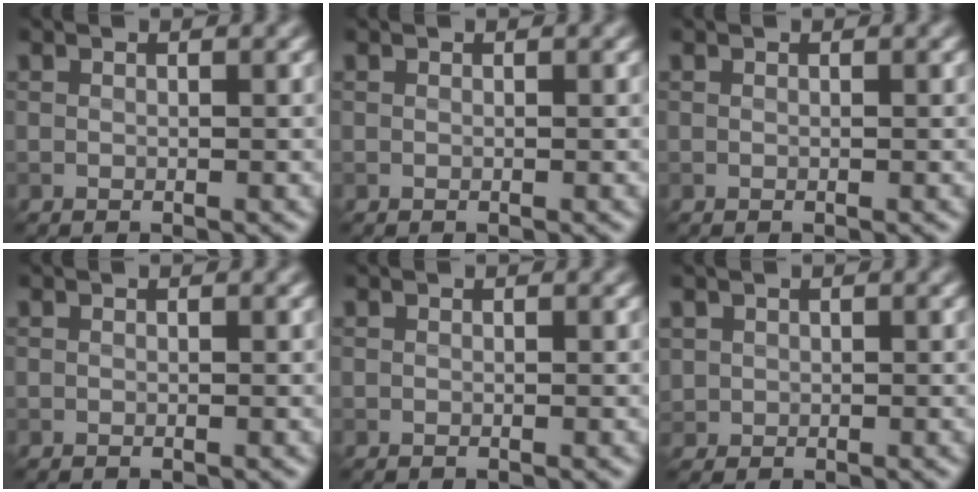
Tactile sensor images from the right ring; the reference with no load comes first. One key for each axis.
{"total": 0.0}
{"total": 0.0}
{"total": 0.0}
{"total": 0.0}
{"total": 1.0, "fx": 0.3, "fy": 1.0, "fz": 0.0, "tx": 0.003, "ty": -0.004, "tz": 0.010}